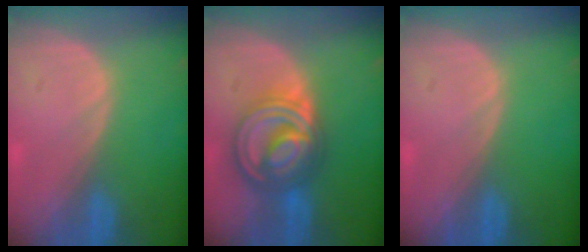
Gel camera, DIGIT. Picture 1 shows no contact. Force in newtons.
{"total": 9.2, "press": 9.2, "slide": 0.6}
{"total": 0.0}